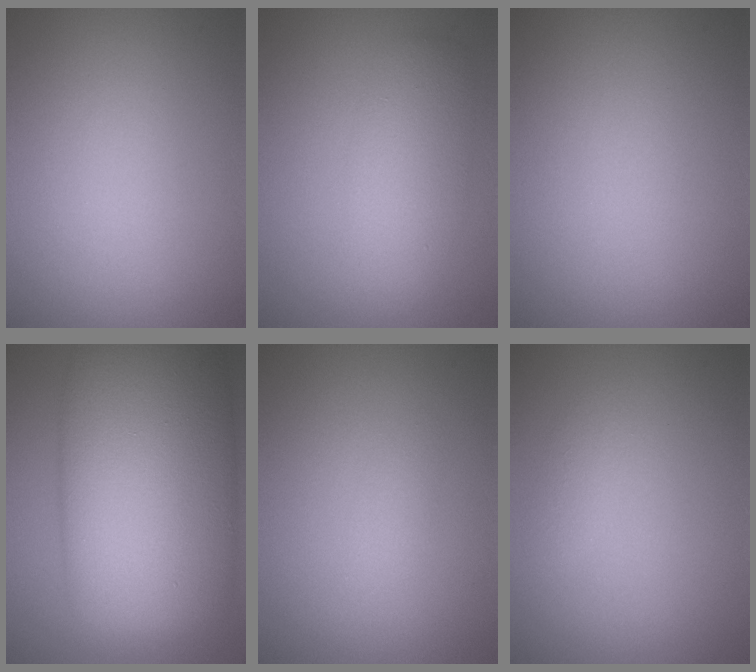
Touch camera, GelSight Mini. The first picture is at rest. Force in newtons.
{"total": 4.0, "press": 4.0, "slide": 0.0}
{"total": 0.0}
{"total": 17.6, "press": 17.6, "slide": 0.1}
{"total": 0.9, "press": 0.9, "slide": 0.1}
{"total": 0.8, "press": 0.8, "slide": 0.0}